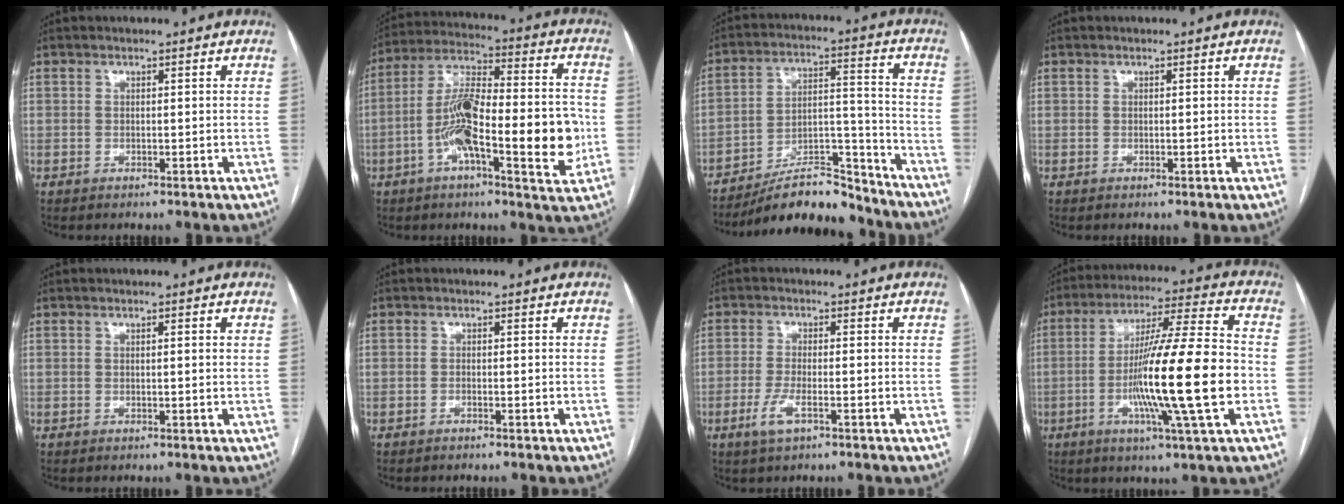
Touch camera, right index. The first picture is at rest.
{"total": 18.0, "force": [-3.8, 4.3, 17.1], "torque": [-0.289, 0.020, -0.064]}
{"total": 14.1, "force": [-12.8, 3.1, 5.0], "torque": [-0.072, 0.042, -0.214]}
{"total": 0.0}
{"total": 0.6, "force": [0.3, -0.1, 0.5], "torque": [-0.010, 0.002, 0.002]}
{"total": 0.0}
{"total": 3.8, "force": [-1.8, 1.0, 3.3], "torque": [-0.074, -0.005, -0.032]}
{"total": 17.7, "force": [-3.5, -0.4, 17.4], "torque": [-0.302, -0.009, -0.069]}